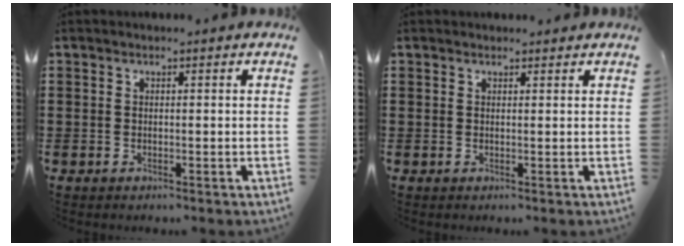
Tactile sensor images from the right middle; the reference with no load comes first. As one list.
[{"total": 0.7, "force": [0.7, 0.3, 0.0], "torque": [0.006, -0.002, 0.011]}]